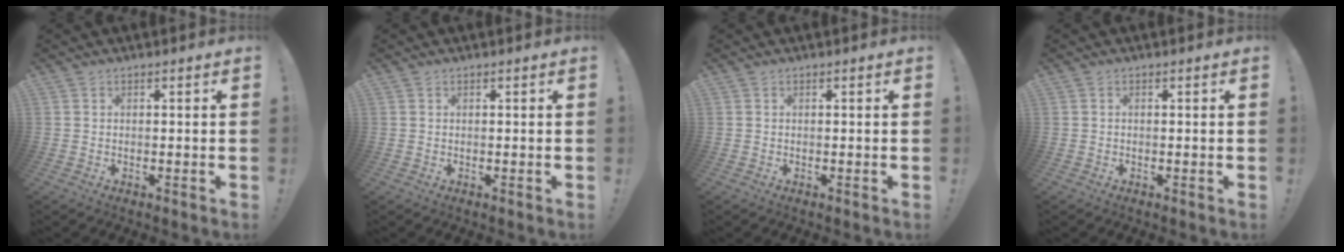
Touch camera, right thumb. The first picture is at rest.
{"total": 0.0}
{"total": 0.0}
{"total": 0.0}